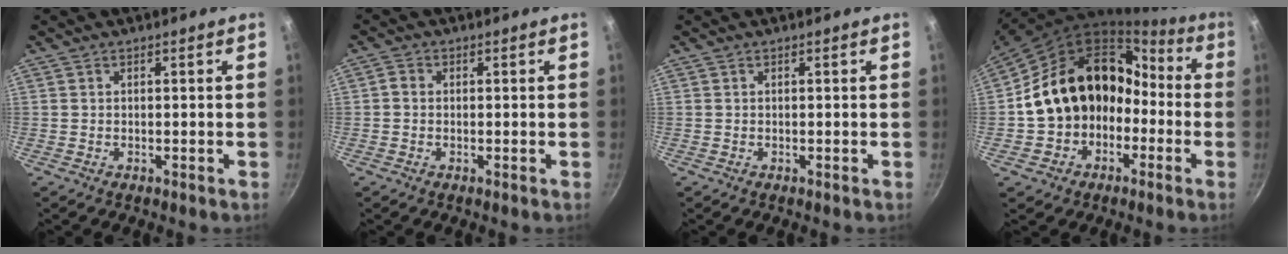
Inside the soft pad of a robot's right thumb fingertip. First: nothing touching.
{"total": 1.6, "force": [0.0, 1.4, 0.8], "torque": [-0.017, 0.008, -0.004]}
{"total": 0.0}
{"total": 19.5, "force": [-3.0, 15.8, 10.9], "torque": [-0.150, 0.084, -0.034]}